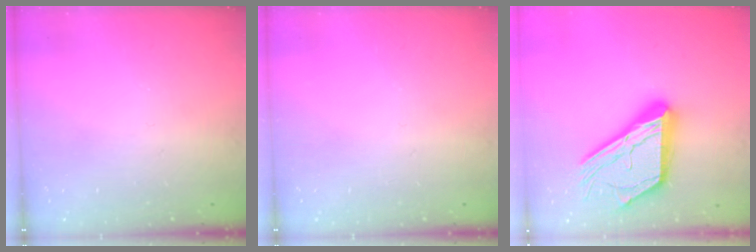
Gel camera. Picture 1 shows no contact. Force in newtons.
{"total": 0.0}
{"total": 23.5, "press": 23.4, "slide": 2.1}